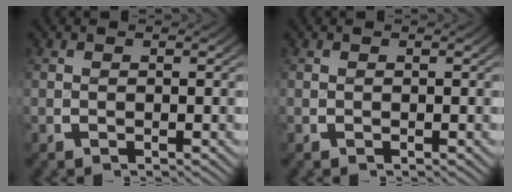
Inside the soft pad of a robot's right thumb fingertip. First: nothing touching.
{"total": 0.0}